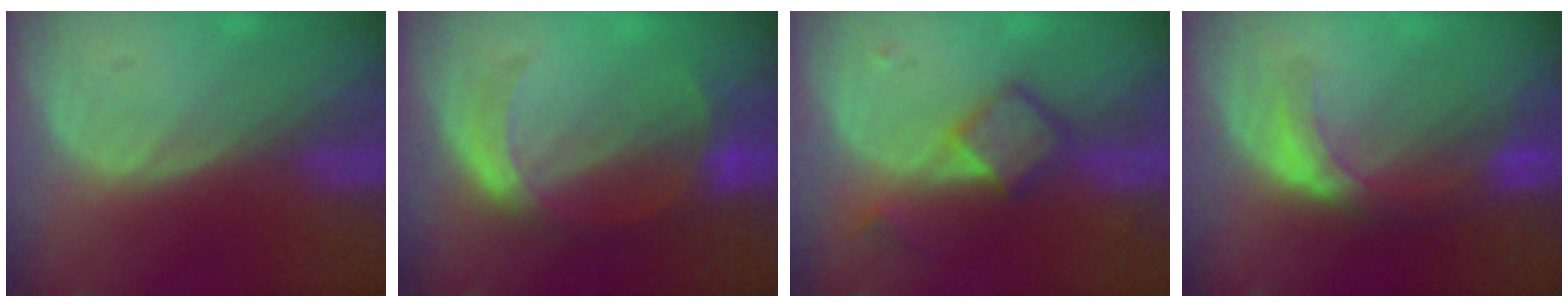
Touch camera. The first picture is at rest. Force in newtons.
{"total": 5.6, "press": 5.3, "slide": 1.9}
{"total": 4.7, "press": 4.6, "slide": 0.3}
{"total": 6.0, "press": 5.4, "slide": 2.6}